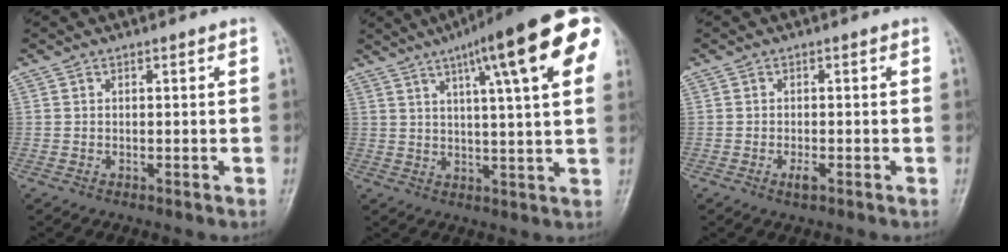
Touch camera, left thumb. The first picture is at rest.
{"total": 20.8, "force": [9.6, 3.8, 18.1], "torque": [-0.247, 0.001, 0.120]}
{"total": 1.6, "force": [-1.0, 0.5, 1.2], "torque": [-0.025, 0.003, -0.017]}